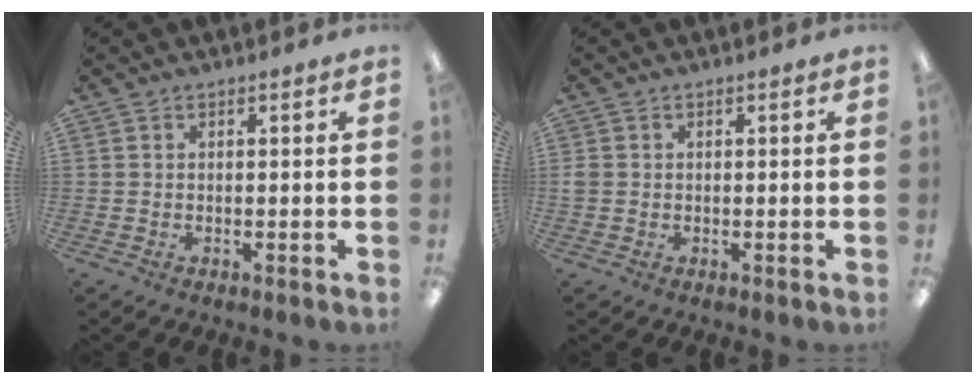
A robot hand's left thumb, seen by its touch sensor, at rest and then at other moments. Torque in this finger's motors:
{"motor_torque": [-0.06, 0.05, -0.10, -0.05, 0.00]}